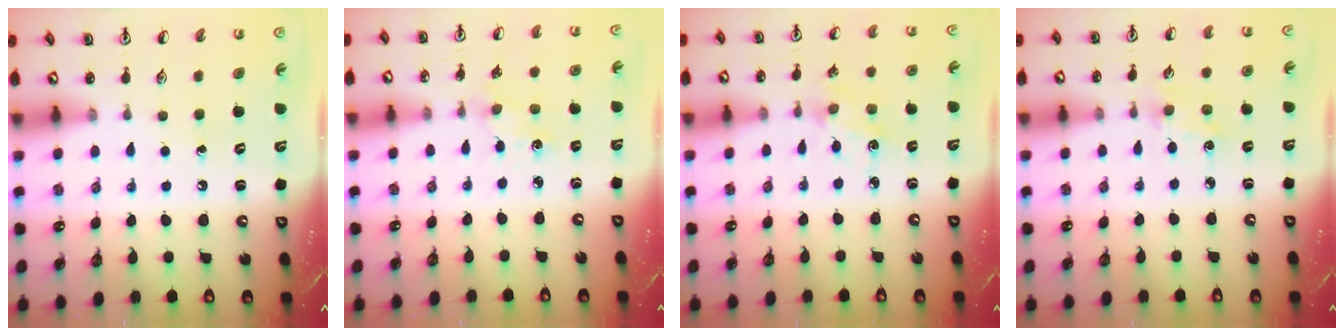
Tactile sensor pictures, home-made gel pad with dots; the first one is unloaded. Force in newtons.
{"total": 2.0, "press": 2.0, "slide": 0.3}
{"total": 2.5, "press": 2.4, "slide": 0.4}
{"total": 2.0, "press": 2.0, "slide": 0.4}